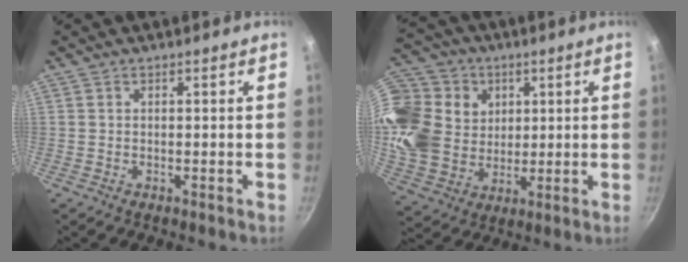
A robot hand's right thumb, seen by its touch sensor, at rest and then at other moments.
{"total": 23.2, "force": [7.9, 18.8, 11.1], "torque": [-0.240, -0.003, 0.159]}